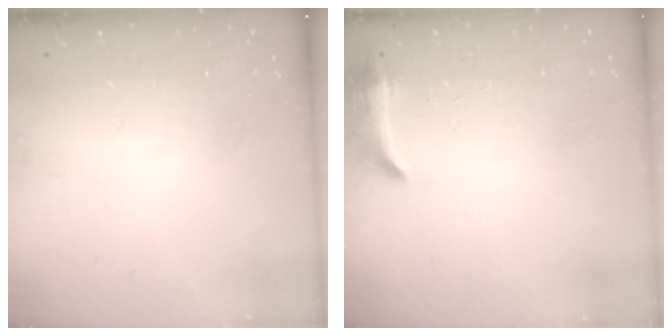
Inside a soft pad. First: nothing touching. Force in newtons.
{"total": 7.7, "press": 7.6, "slide": 0.7}